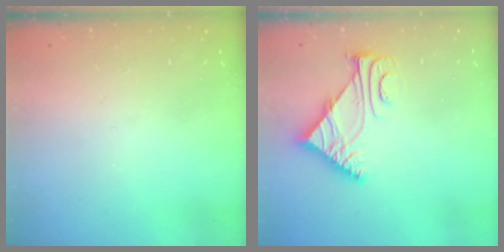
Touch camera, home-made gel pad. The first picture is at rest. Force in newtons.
{"total": 5.6, "press": 5.5, "slide": 0.8}